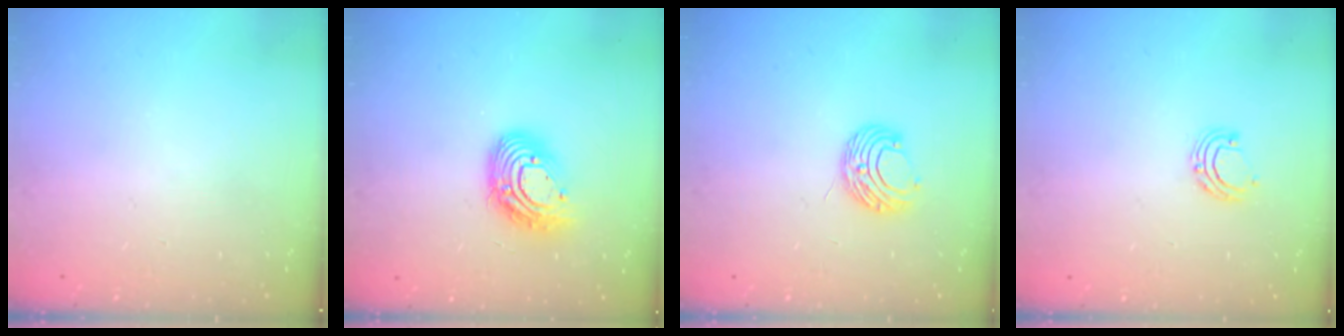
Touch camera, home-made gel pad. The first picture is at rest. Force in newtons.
{"total": 13.4, "press": 13.4, "slide": 1.3}
{"total": 8.0, "press": 7.9, "slide": 0.6}
{"total": 6.6, "press": 6.5, "slide": 0.7}